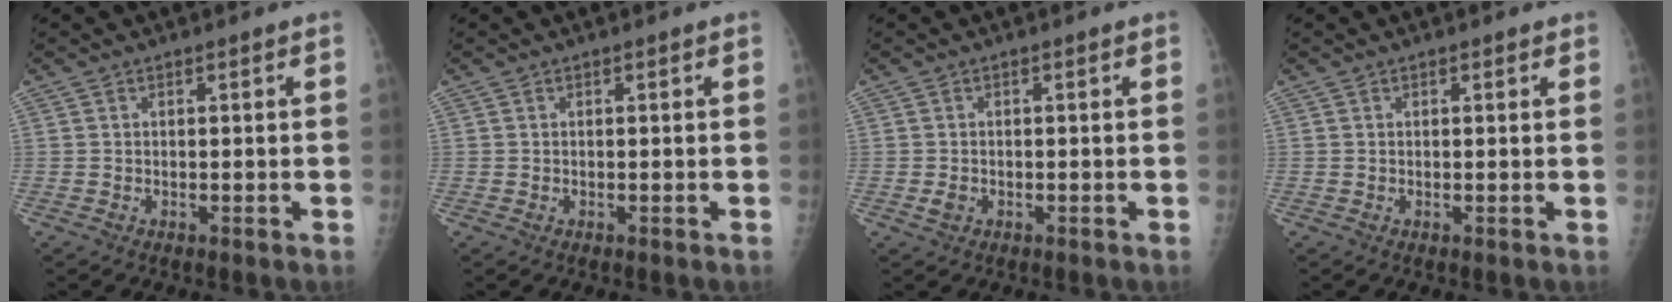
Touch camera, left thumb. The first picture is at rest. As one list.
[{"total": 0.0}, {"total": 1.4, "force": [-0.6, 1.1, 0.6], "torque": [-0.007, 0.000, -0.009]}, {"total": 0.7, "force": [0.4, 0.4, 0.3], "torque": [-0.003, -0.001, 0.003]}]